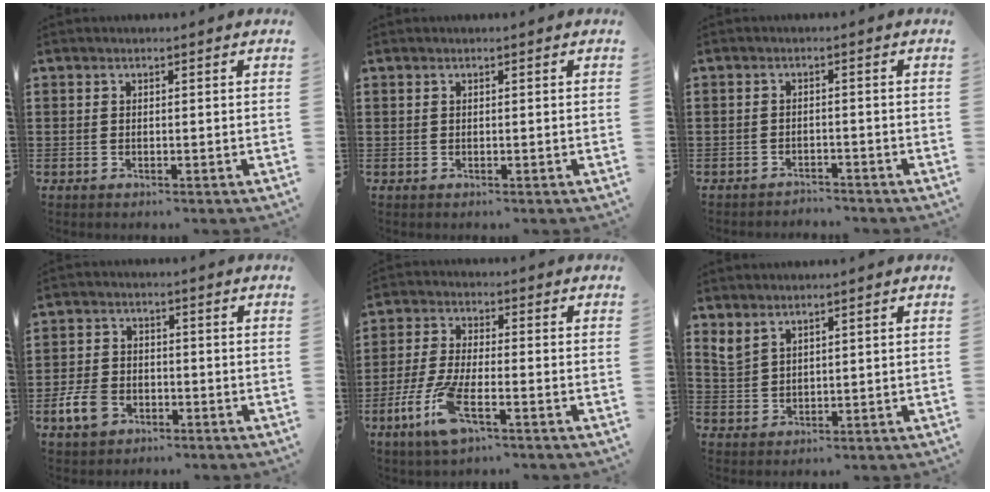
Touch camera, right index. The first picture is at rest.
{"total": 0.0}
{"total": 2.0, "force": [-2.0, 0.1, -0.1], "torque": [-0.006, -0.001, -0.043]}
{"total": 5.3, "force": [-2.4, 3.6, 3.1], "torque": [-0.090, -0.003, -0.054]}
{"total": 8.8, "force": [-4.5, 2.0, 7.2], "torque": [-0.170, -0.019, -0.085]}
{"total": 2.6, "force": [2.2, 1.2, 0.6], "torque": [-0.018, 0.007, 0.043]}